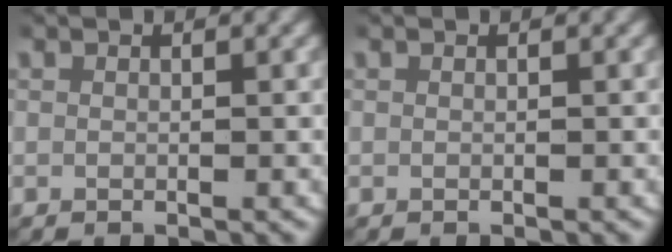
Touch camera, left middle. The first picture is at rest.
{"total": 0.0}